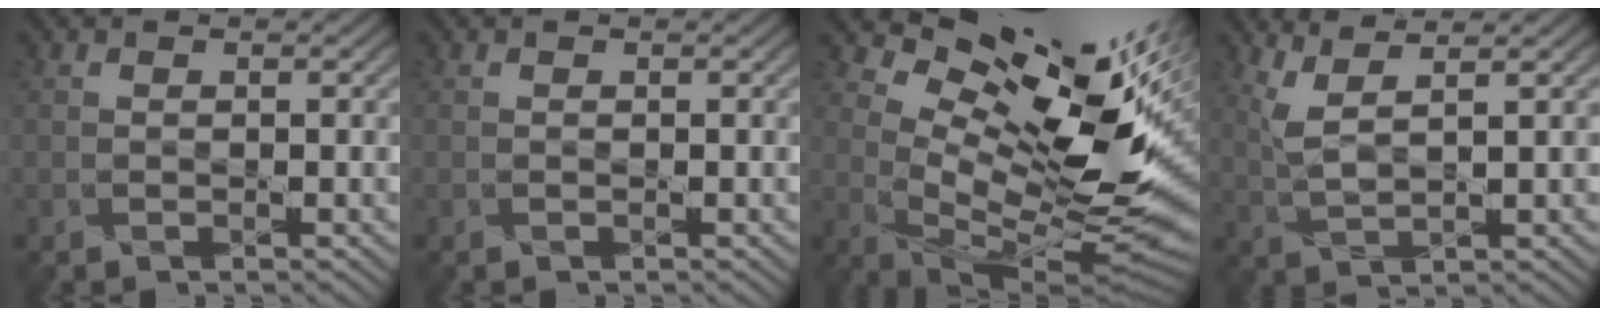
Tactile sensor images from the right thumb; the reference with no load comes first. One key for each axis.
{"total": 0.0}
{"total": 15.5, "fx": 6.5, "fy": 6.6, "fz": 12.5, "tx": -0.207, "ty": 0.002, "tz": 0.120}
{"total": 4.2, "fx": 2.9, "fy": 0.9, "fz": 2.9, "tx": -0.073, "ty": 0.002, "tz": 0.068}